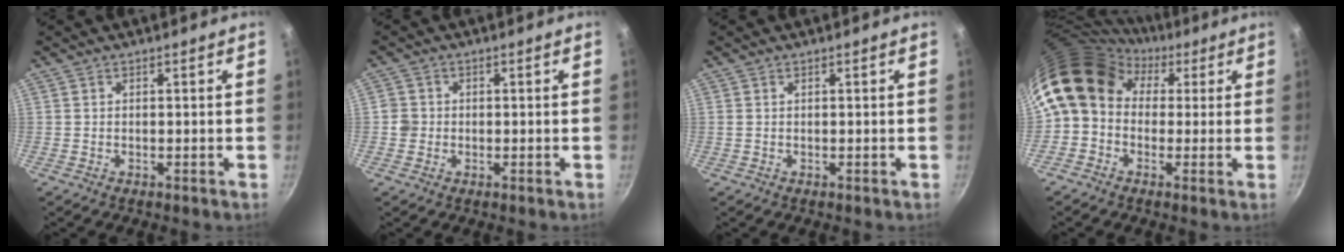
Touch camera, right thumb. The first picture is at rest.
{"total": 2.5, "force": [-0.3, 2.4, 0.6], "torque": [0.000, 0.009, -0.009]}
{"total": 0.0}
{"total": 14.3, "force": [2.8, 11.5, 8.0], "torque": [-0.136, 0.037, 0.026]}